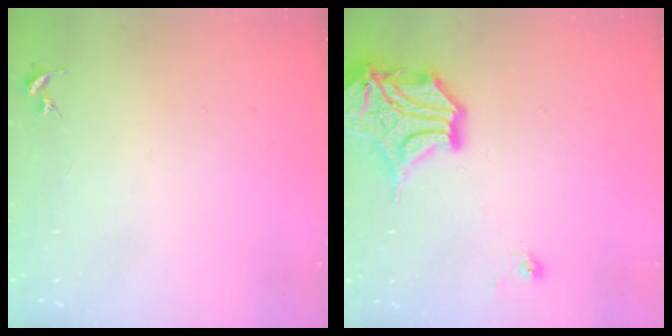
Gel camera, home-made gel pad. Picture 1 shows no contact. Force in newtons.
{"total": 16.4, "press": 16.2, "slide": 2.5}